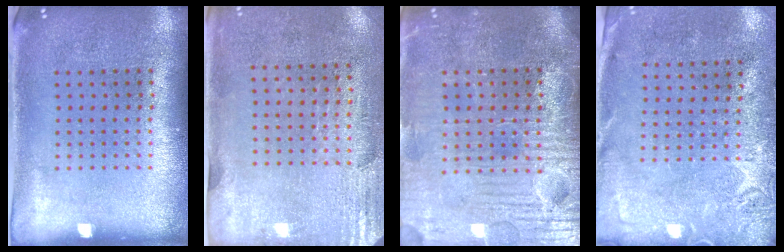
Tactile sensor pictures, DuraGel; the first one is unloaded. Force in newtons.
{"total": 2.9, "press": 2.4, "slide": 1.5}
{"total": 3.9, "press": 3.7, "slide": 1.1}
{"total": 2.7, "press": 2.2, "slide": 1.6}